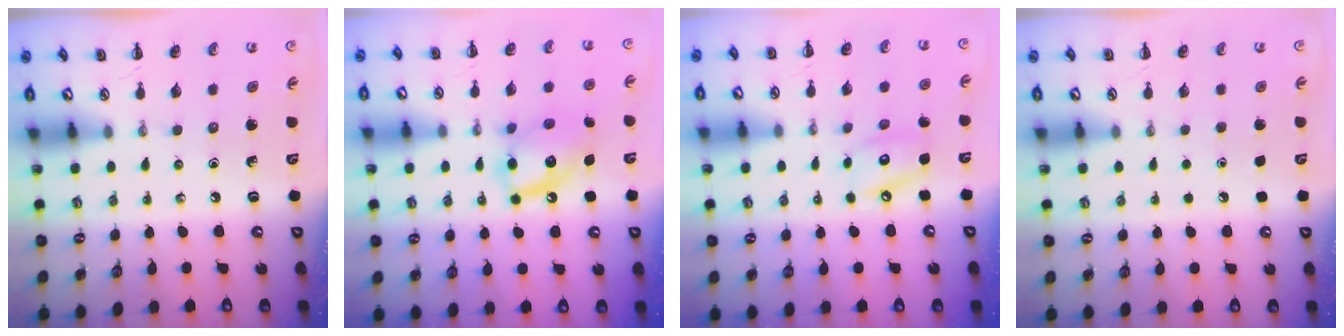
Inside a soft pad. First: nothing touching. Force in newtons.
{"total": 14.0, "press": 13.9, "slide": 1.9}
{"total": 8.5, "press": 8.4, "slide": 1.4}
{"total": 1.6, "press": 1.6, "slide": 0.1}